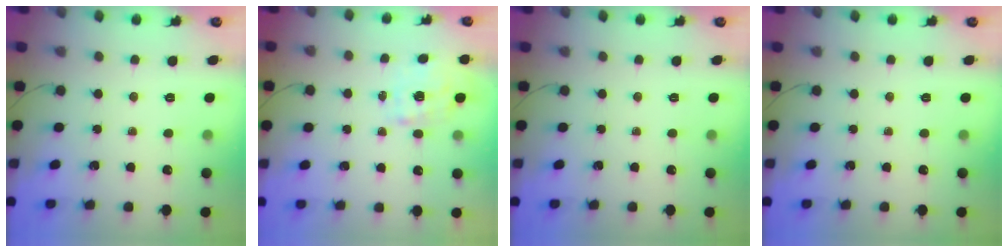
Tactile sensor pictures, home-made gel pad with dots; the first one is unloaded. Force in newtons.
{"total": 9.8, "press": 9.8, "slide": 0.8}
{"total": 0.0}
{"total": 0.0}